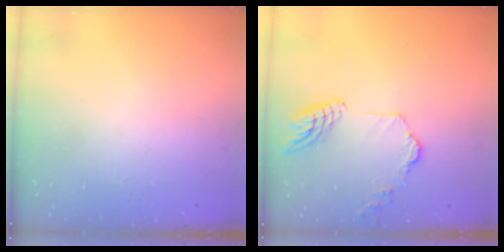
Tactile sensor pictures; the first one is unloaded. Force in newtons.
{"total": 13.7, "press": 13.6, "slide": 1.4}